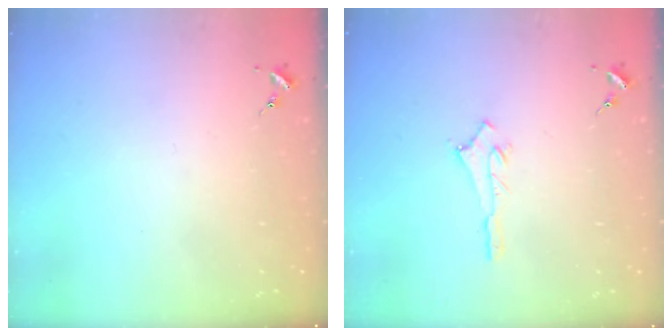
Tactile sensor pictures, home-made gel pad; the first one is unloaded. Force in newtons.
{"total": 2.5, "press": 2.5, "slide": 0.2}